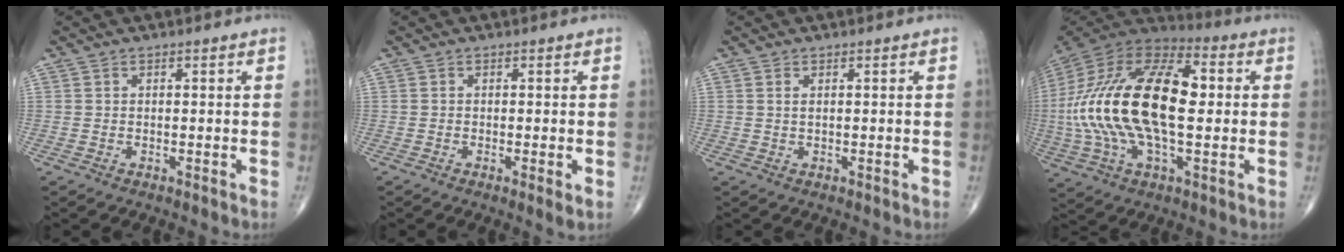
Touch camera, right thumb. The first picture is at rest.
{"total": 1.9, "force": [-0.4, 0.2, 1.8], "torque": [-0.039, -0.009, -0.009]}
{"total": 0.8, "force": [0.3, 0.3, 0.7], "torque": [-0.016, 0.002, 0.006]}
{"total": 27.9, "force": [1.1, 13.4, 24.5], "torque": [-0.496, 0.016, 0.010]}